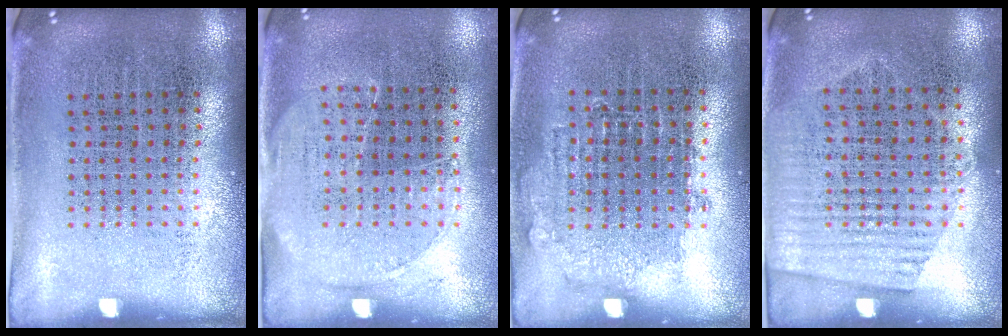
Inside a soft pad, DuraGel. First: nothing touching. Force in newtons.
{"total": 1.4, "press": 1.2, "slide": 0.7}
{"total": 0.8, "press": 0.7, "slide": 0.3}
{"total": 1.5, "press": 1.2, "slide": 0.8}